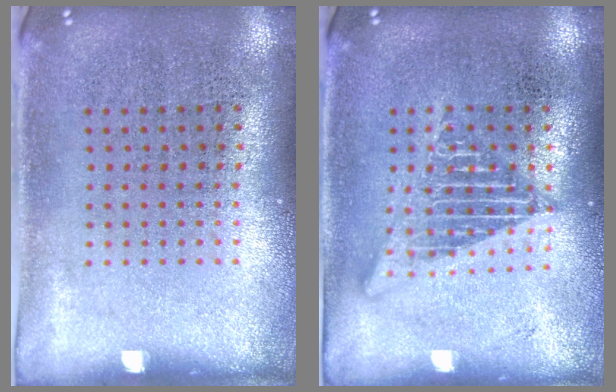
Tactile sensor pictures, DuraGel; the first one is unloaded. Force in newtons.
{"total": 2.8, "press": 2.8, "slide": 0.3}